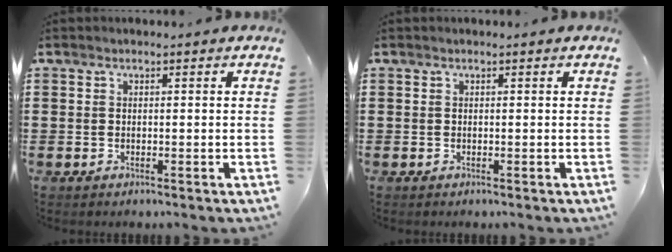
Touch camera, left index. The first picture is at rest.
{"total": 0.0}